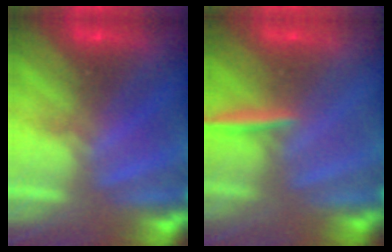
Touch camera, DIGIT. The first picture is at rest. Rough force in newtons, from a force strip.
{"total": 2.8}